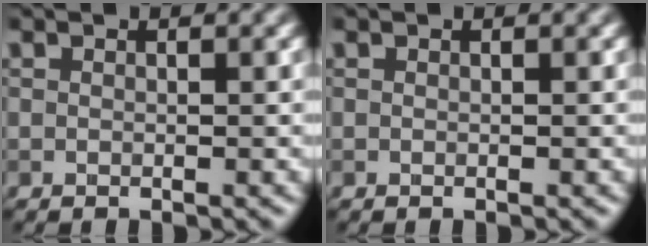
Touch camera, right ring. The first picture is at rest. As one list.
[{"total": 0.0}]